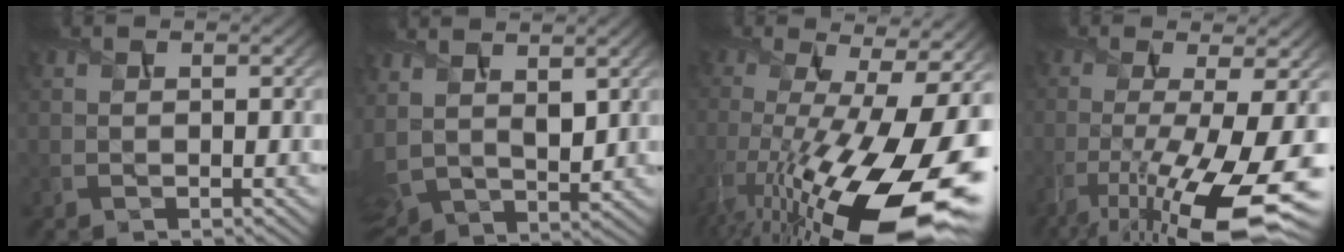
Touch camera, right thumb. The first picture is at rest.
{"total": 8.6, "force": [3.7, 4.7, 6.3], "torque": [-0.167, -0.005, 0.083]}
{"total": 21.0, "force": [-7.7, 6.7, 18.3], "torque": [-0.331, -0.028, -0.126]}
{"total": 14.8, "force": [-6.5, 3.3, 12.8], "torque": [-0.235, -0.024, -0.102]}